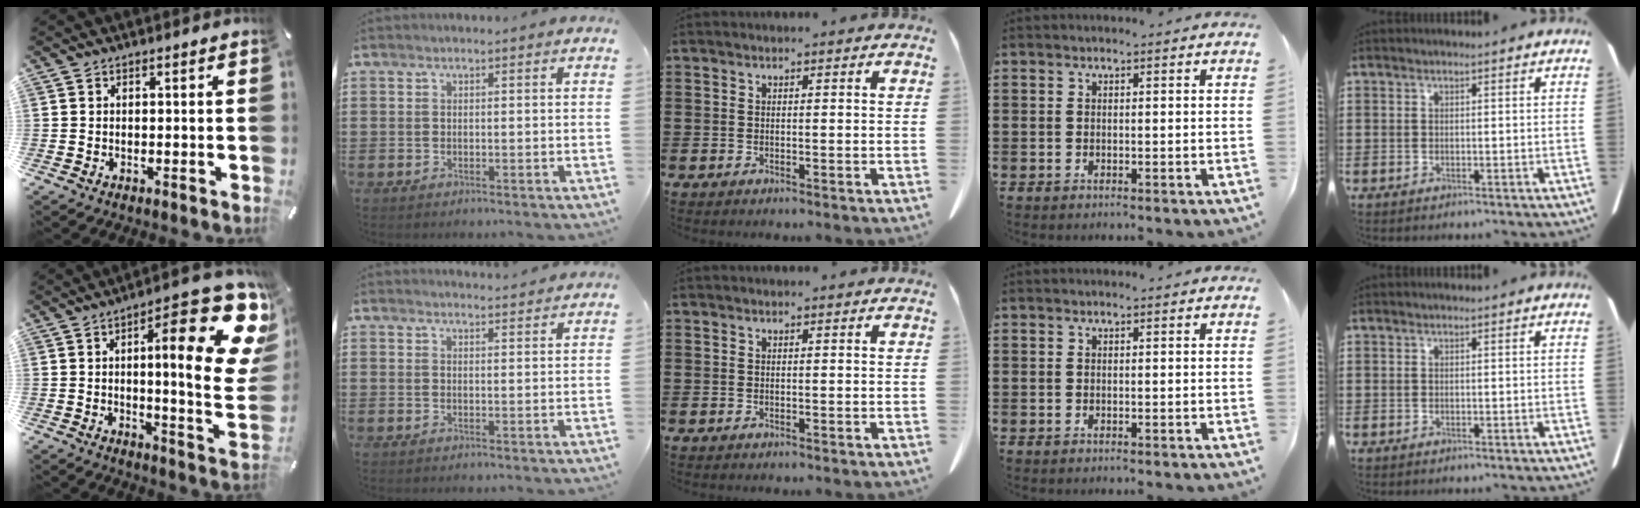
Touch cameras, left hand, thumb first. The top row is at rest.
{"thumb": {"total": 25.6, "force": [8.0, 6.5, 23.4], "torque": [-0.330, -0.064, 0.123]}, "index": {"total": 2.1, "force": [2.1, 0.0, 0.2], "torque": [-0.009, -0.003, 0.041]}}